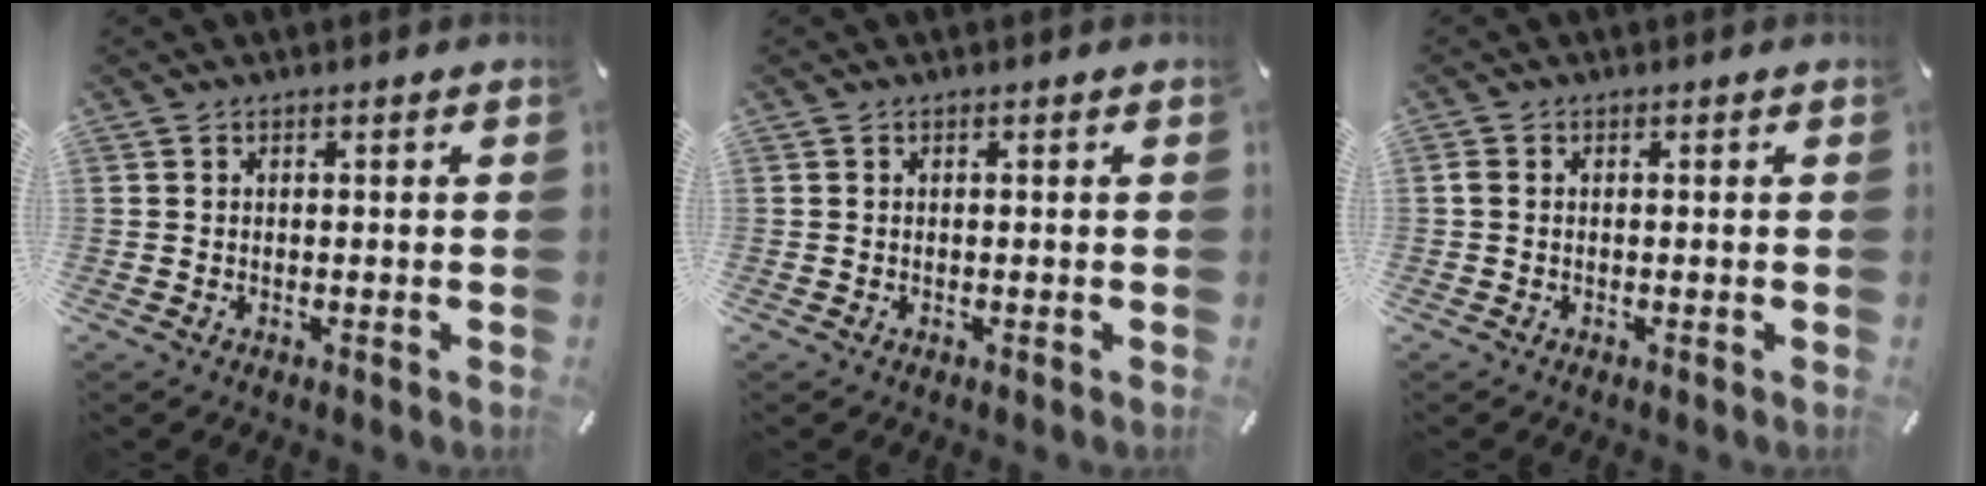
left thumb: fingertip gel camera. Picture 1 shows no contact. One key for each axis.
{"total": 0.0}
{"total": 0.8, "fx": -0.2, "fy": 0.6, "fz": 0.6, "tx": -0.011, "ty": 0.002, "tz": -0.005}